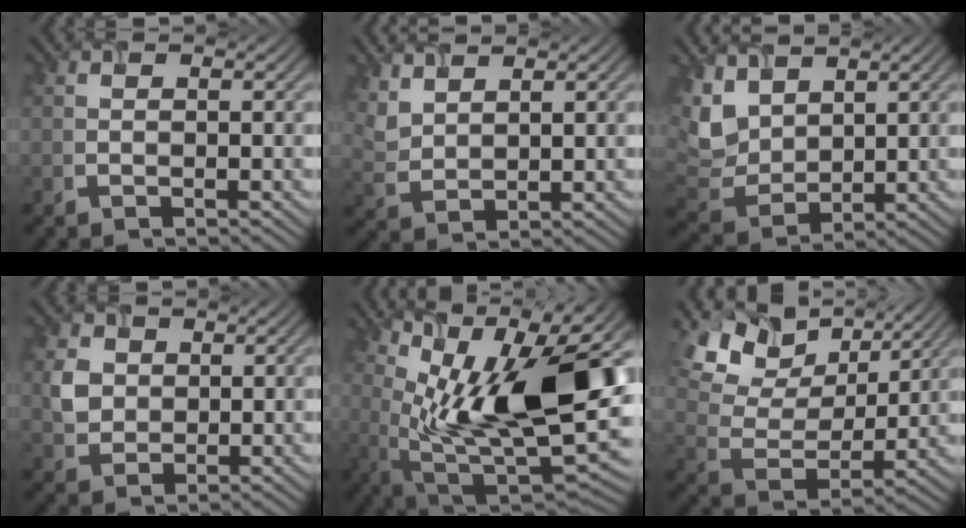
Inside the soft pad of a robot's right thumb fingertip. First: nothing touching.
{"total": 3.6, "force": [3.1, 1.3, 1.3], "torque": [-0.049, 0.001, 0.080]}
{"total": 7.1, "force": [4.2, 4.4, 3.6], "torque": [-0.119, -0.003, 0.094]}
{"total": 3.3, "force": [1.0, 3.0, 0.9], "torque": [-0.037, -0.004, 0.029]}
{"total": 16.6, "force": [4.6, 6.6, 14.6], "torque": [-0.232, 0.002, 0.093]}
{"total": 12.7, "force": [8.6, 6.9, 6.4], "torque": [-0.173, 0.014, 0.140]}